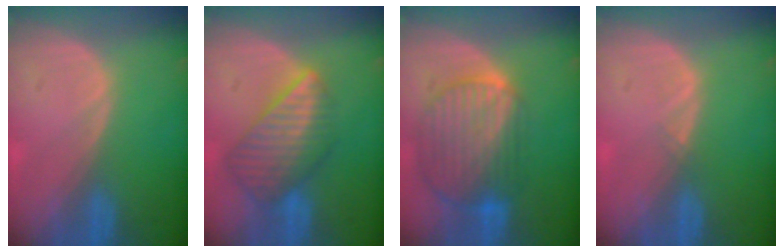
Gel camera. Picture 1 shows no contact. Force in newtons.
{"total": 8.4, "press": 7.5, "slide": 3.9}
{"total": 10.4, "press": 8.8, "slide": 5.5}
{"total": 0.7, "press": 0.5, "slide": 0.4}